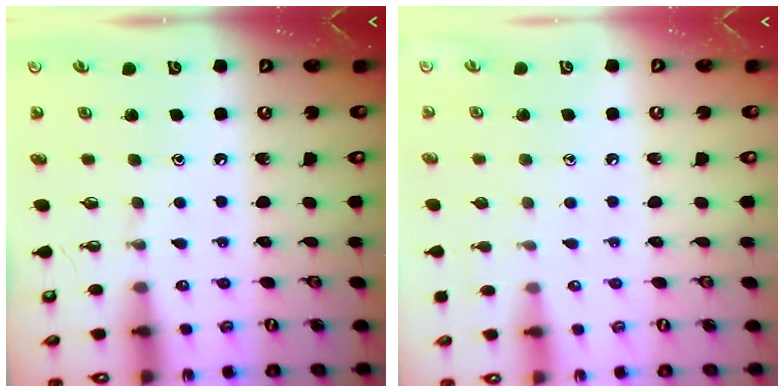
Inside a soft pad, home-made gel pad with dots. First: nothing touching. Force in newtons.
{"total": 3.7, "press": 3.6, "slide": 0.4}